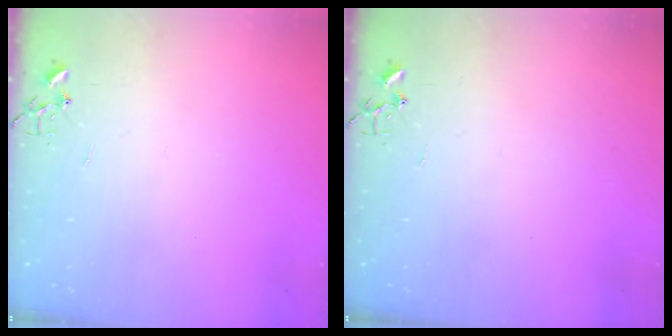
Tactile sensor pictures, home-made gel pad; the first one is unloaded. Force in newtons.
{"total": 0.0}